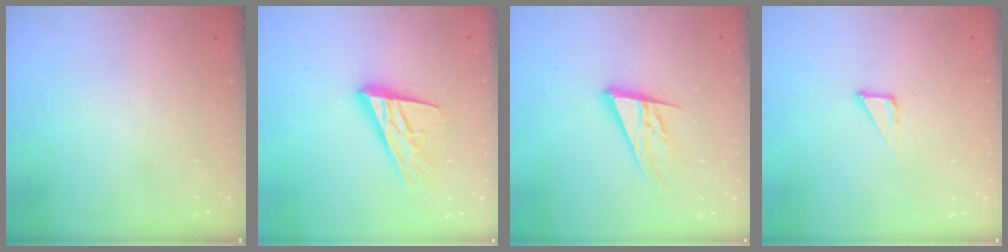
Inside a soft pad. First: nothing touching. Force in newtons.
{"total": 18.0, "press": 17.5, "slide": 3.9}
{"total": 14.7, "press": 14.1, "slide": 4.0}
{"total": 3.6, "press": 3.6, "slide": 0.3}